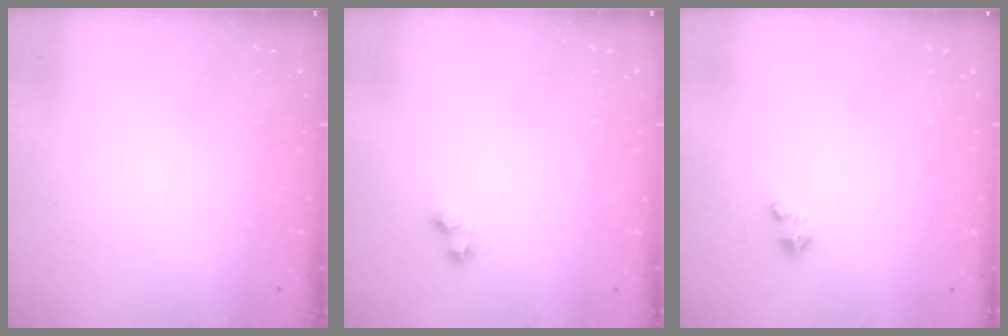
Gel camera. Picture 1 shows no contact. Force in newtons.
{"total": 3.0, "press": 2.7, "slide": 1.3}
{"total": 1.5, "press": 1.5, "slide": 0.1}